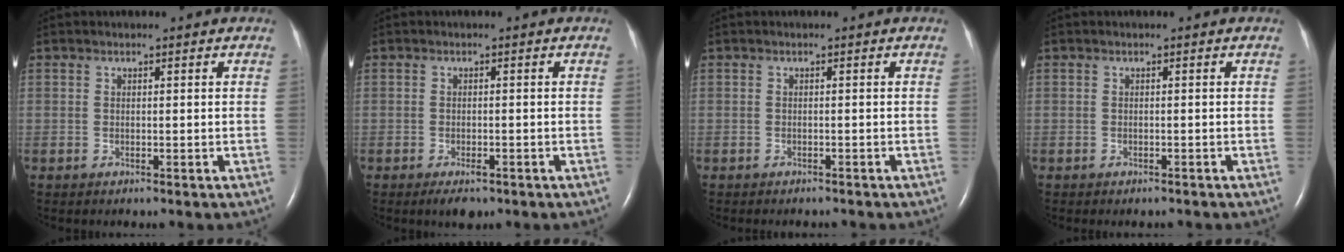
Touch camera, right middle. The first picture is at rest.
{"total": 2.5, "force": [-1.6, 1.0, 1.7], "torque": [-0.029, -0.002, -0.018]}
{"total": 3.5, "force": [-3.1, 1.1, 1.2], "torque": [-0.018, -0.004, -0.033]}
{"total": 1.8, "force": [-1.6, 0.6, 0.6], "torque": [-0.014, -0.003, -0.016]}